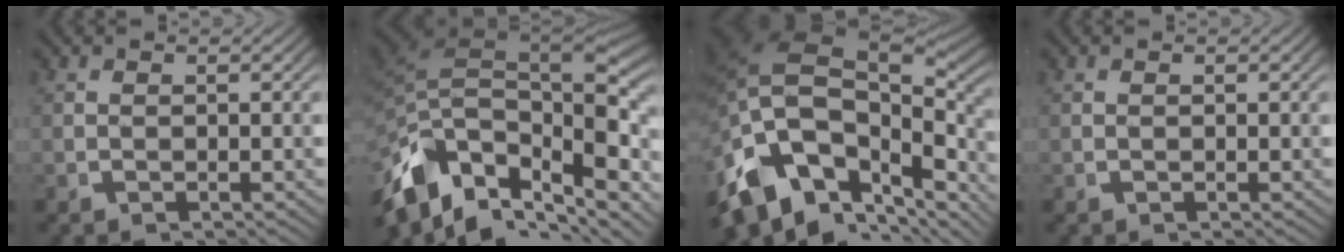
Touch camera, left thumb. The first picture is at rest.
{"total": 18.8, "force": [-1.8, 11.7, 14.6], "torque": [-0.272, -0.036, -0.013]}
{"total": 19.7, "force": [-1.6, 13.5, 14.2], "torque": [-0.286, -0.042, -0.008]}
{"total": 0.0}